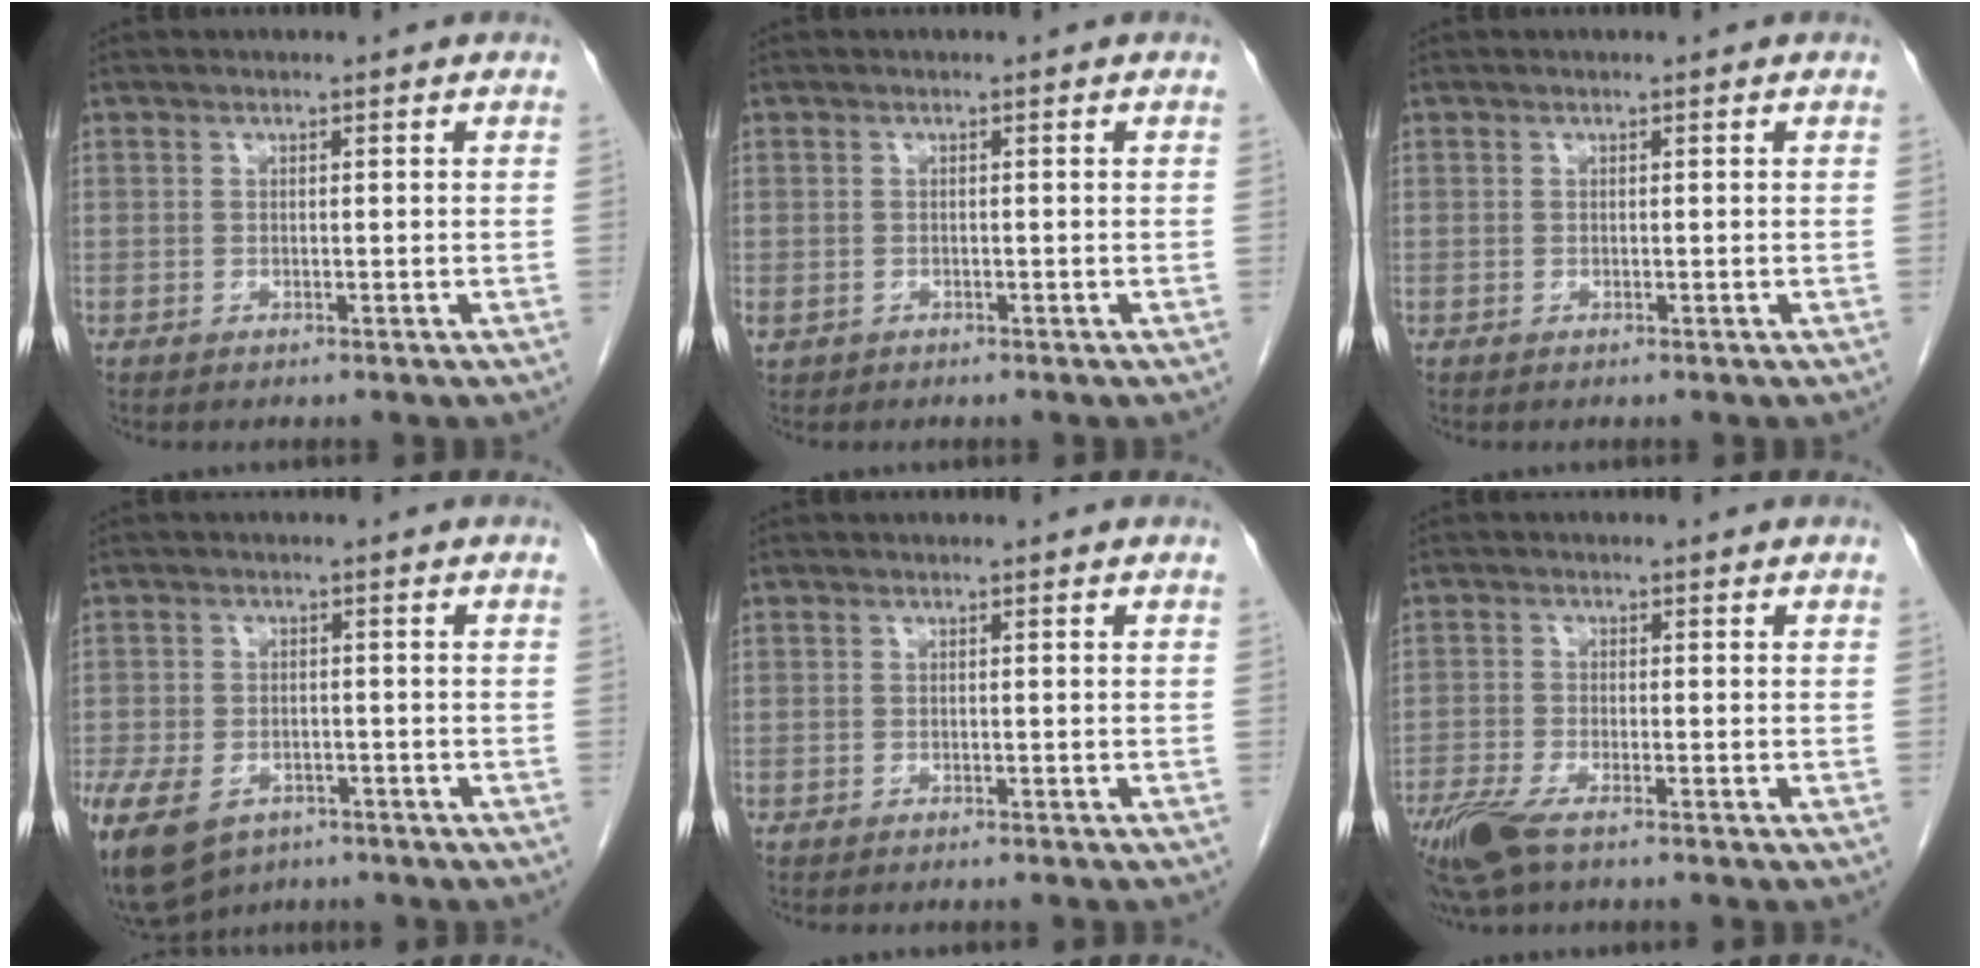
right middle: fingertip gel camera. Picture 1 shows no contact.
{"total": 1.1, "force": [-0.4, 0.9, 0.4], "torque": [-0.012, 0.002, -0.001]}
{"total": 0.0}
{"total": 16.8, "force": [-9.2, 11.2, 8.4], "torque": [-0.248, -0.022, -0.136]}
{"total": 3.6, "force": [-3.3, 0.6, 1.4], "torque": [-0.019, -0.005, -0.040]}
{"total": 7.1, "force": [-5.2, 1.4, 4.6], "torque": [-0.093, -0.017, -0.098]}